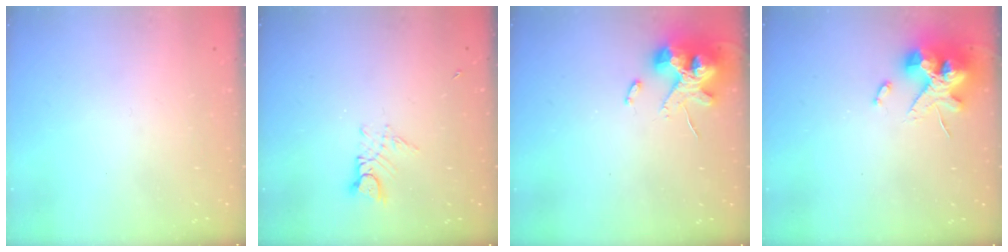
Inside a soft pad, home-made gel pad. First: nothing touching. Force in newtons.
{"total": 5.4, "press": 5.4, "slide": 0.5}
{"total": 14.2, "press": 14.0, "slide": 2.2}
{"total": 15.3, "press": 15.1, "slide": 2.1}